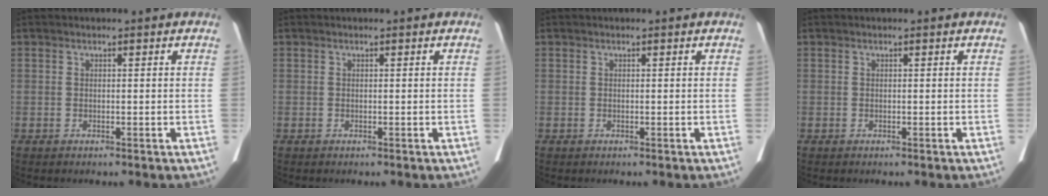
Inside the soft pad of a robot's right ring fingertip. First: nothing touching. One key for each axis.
{"total": 0.0}
{"total": 0.0}
{"total": 0.0}